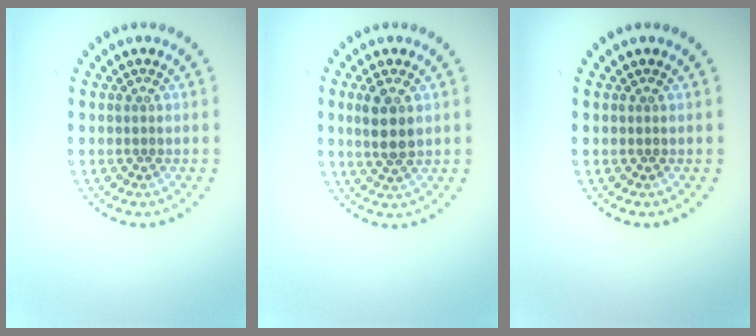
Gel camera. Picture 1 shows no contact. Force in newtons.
{"total": 3.0, "press": 2.8, "slide": 0.9}
{"total": 0.0}